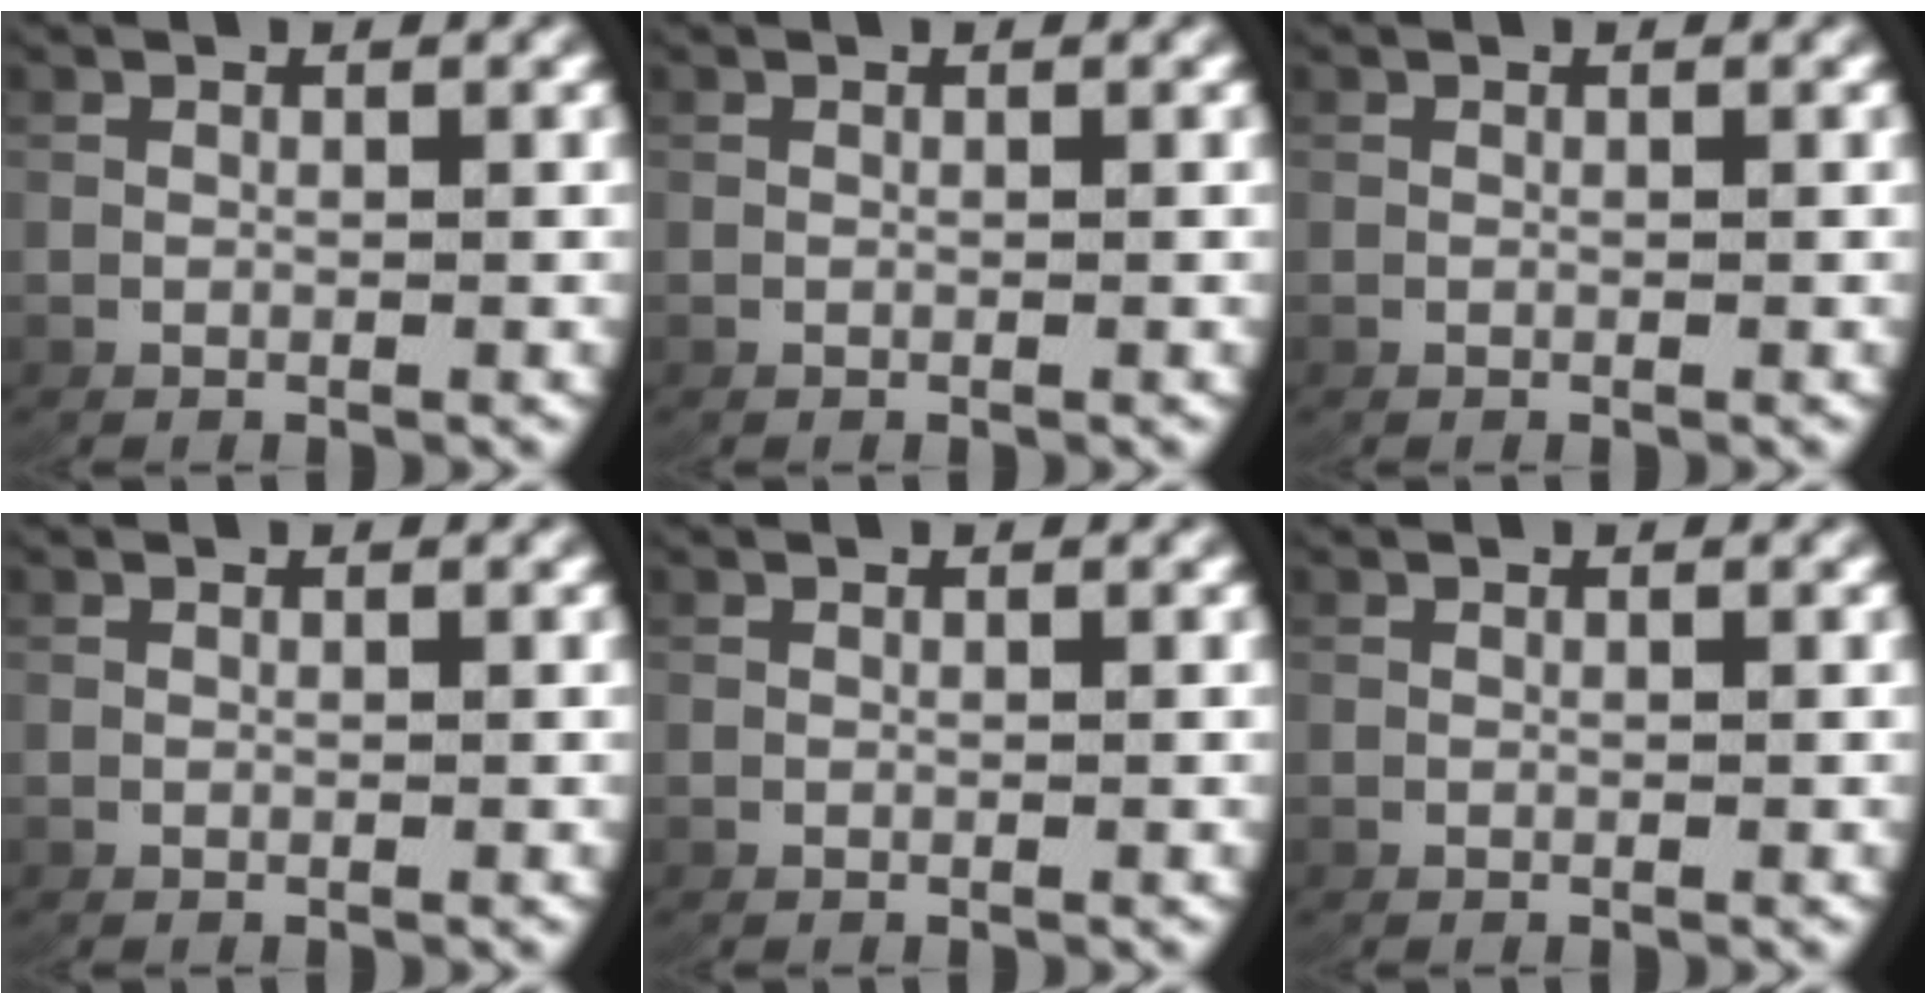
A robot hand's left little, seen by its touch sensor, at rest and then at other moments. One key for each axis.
{"total": 0.0}
{"total": 0.0}
{"total": 0.0}
{"total": 0.0}
{"total": 0.0}